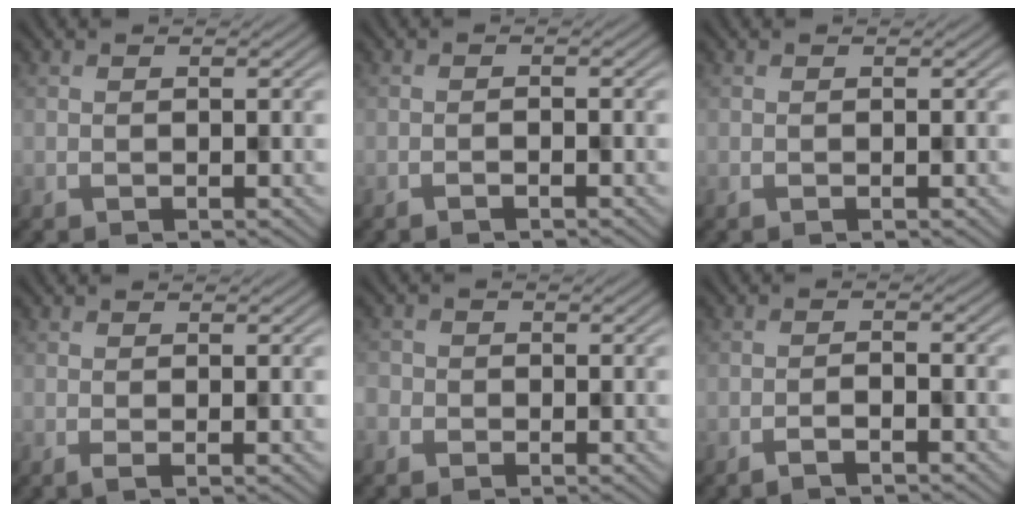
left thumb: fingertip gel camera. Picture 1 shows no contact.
{"total": 0.7, "force": [-0.7, 0.1, 0.3], "torque": [-0.005, 0.001, -0.015]}
{"total": 0.0}
{"total": 1.4, "force": [-0.3, 0.2, 1.4], "torque": [-0.021, 0.002, -0.009]}
{"total": 1.8, "force": [-1.2, 1.3, -0.1], "torque": [0.005, -0.008, -0.027]}
{"total": 1.7, "force": [-1.4, 0.2, 0.9], "torque": [-0.016, 0.003, -0.029]}